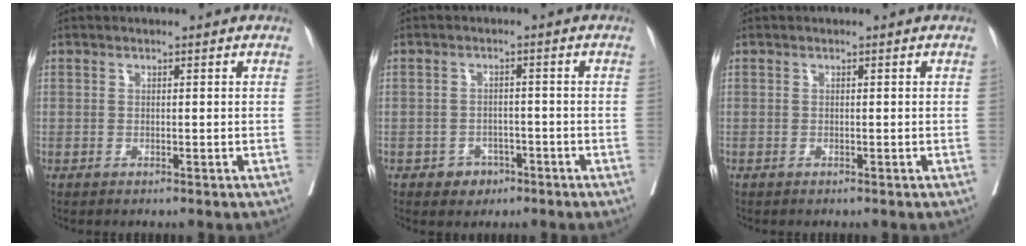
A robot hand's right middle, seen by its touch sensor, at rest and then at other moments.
{"total": 2.9, "force": [-1.8, 2.2, 0.8], "torque": [-0.008, 0.008, -0.022]}
{"total": 0.0}